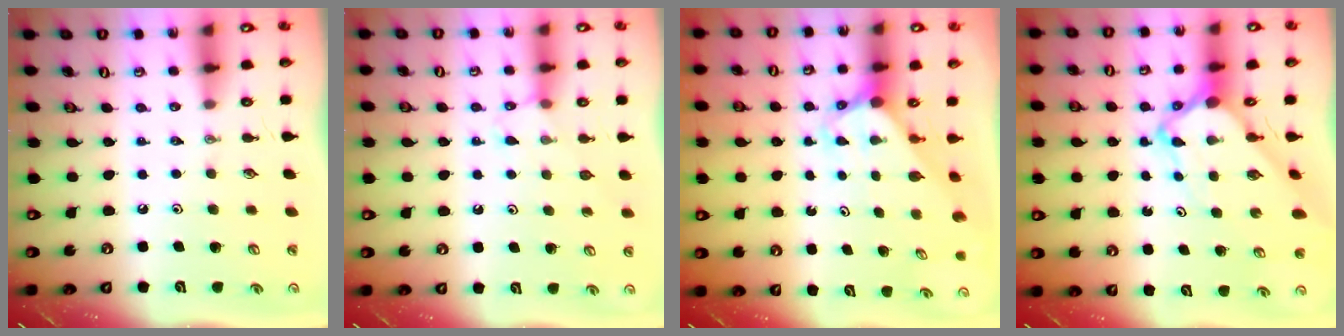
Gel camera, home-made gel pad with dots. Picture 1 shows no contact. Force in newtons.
{"total": 6.0, "press": 6.0, "slide": 0.6}
{"total": 3.0, "press": 3.0, "slide": 0.2}
{"total": 5.8, "press": 5.8, "slide": 0.4}